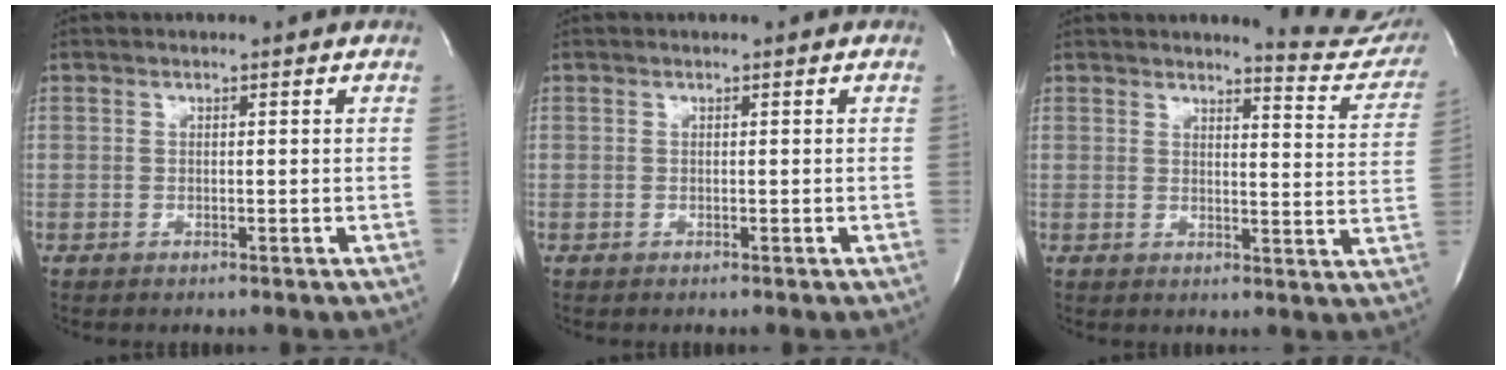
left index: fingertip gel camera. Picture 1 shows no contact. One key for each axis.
{"total": 0.0}
{"total": 10.2, "fx": 10.0, "fy": 1.1, "fz": 1.7, "tx": -0.002, "ty": -0.069, "tz": 0.092}